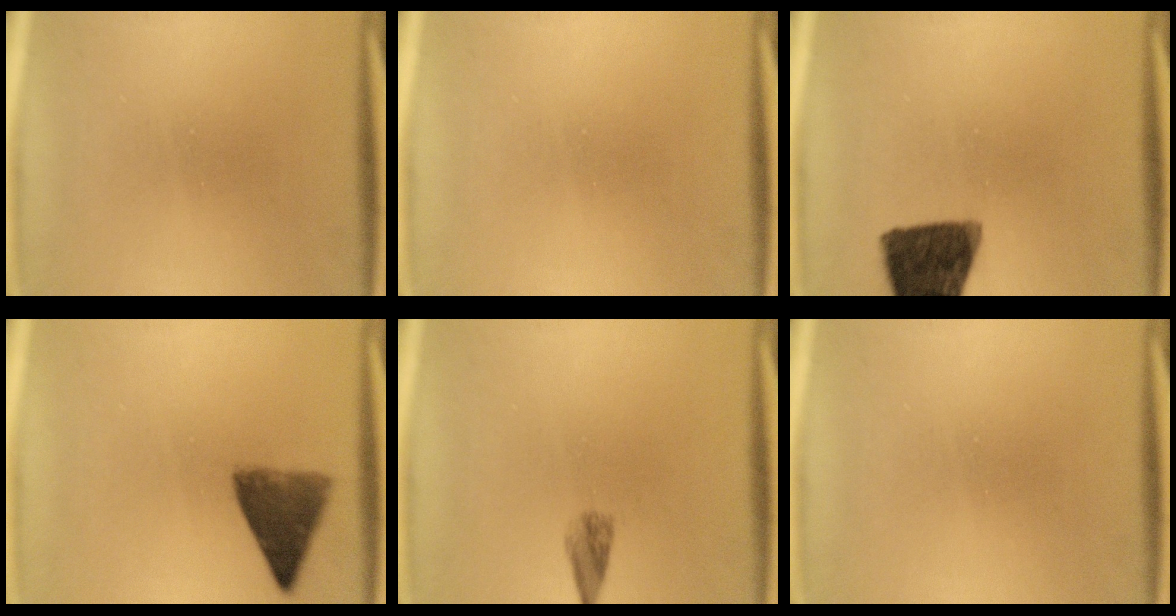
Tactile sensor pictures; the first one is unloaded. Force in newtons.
{"total": 0.0}
{"total": 13.0}
{"total": 6.7}
{"total": 1.8}
{"total": 0.0}